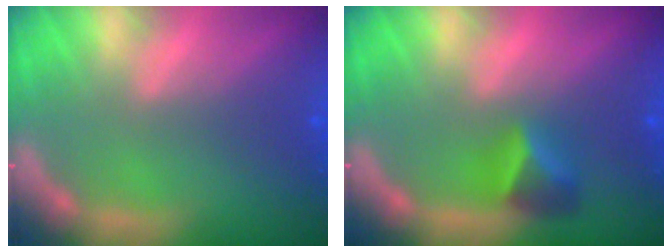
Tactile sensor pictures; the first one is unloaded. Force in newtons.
{"total": 2.9}